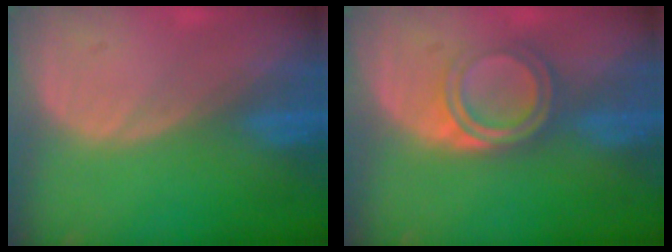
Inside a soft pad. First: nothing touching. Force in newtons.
{"total": 5.1, "press": 4.8, "slide": 1.7}